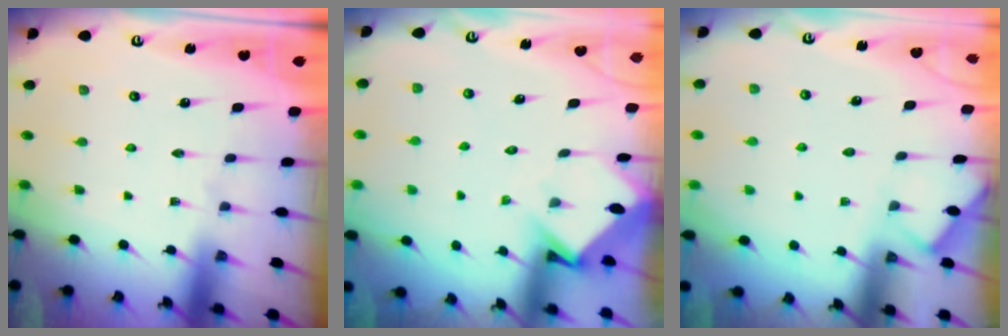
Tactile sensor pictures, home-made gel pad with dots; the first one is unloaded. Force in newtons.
{"total": 3.6, "press": 3.5, "slide": 0.3}
{"total": 3.0, "press": 2.9, "slide": 0.5}